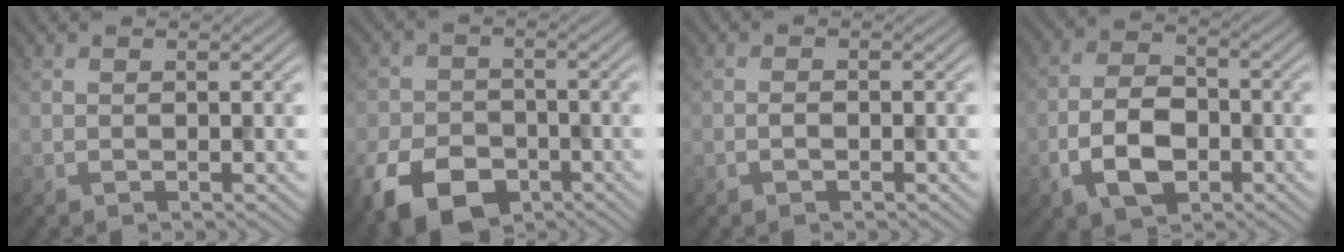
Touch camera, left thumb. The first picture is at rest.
{"total": 9.4, "force": [-5.1, 6.0, 5.2], "torque": [-0.120, -0.022, -0.095]}
{"total": 0.9, "force": [-0.5, 0.4, 0.7], "torque": [-0.012, 0.004, -0.010]}
{"total": 7.2, "force": [-2.9, 4.2, 5.0], "torque": [-0.107, 0.000, -0.062]}